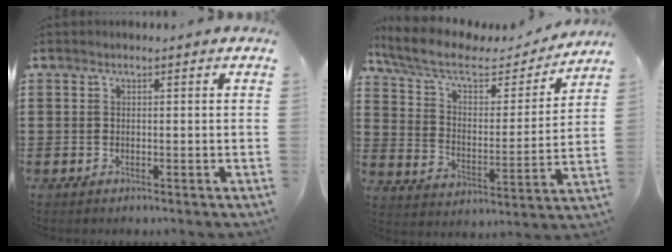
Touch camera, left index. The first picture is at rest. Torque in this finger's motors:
{"motor_torque": [1.01, -1.13, 0.04, -0.08]}